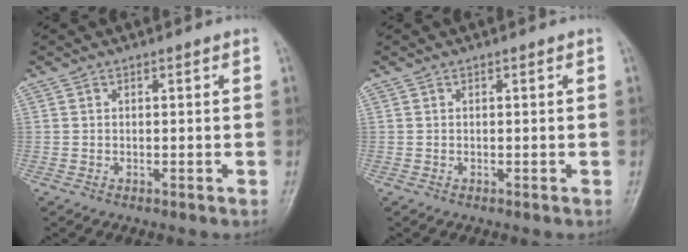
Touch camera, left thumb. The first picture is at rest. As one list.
[{"total": 0.0}]